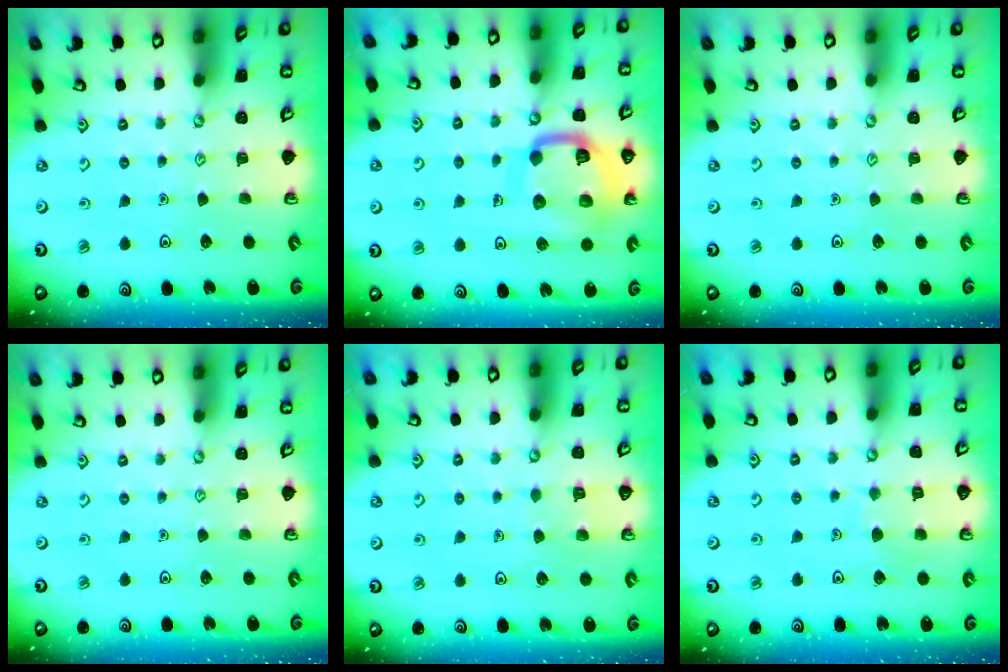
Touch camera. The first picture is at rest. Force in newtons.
{"total": 15.9, "press": 15.9, "slide": 1.6}
{"total": 0.0}
{"total": 0.0}
{"total": 3.9, "press": 3.8, "slide": 0.3}
{"total": 6.3, "press": 6.3, "slide": 0.5}